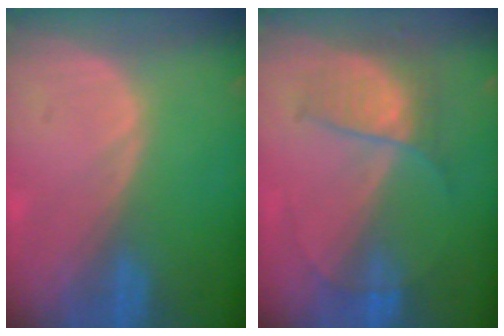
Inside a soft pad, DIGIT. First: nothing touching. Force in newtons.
{"total": 5.9, "press": 5.6, "slide": 1.8}